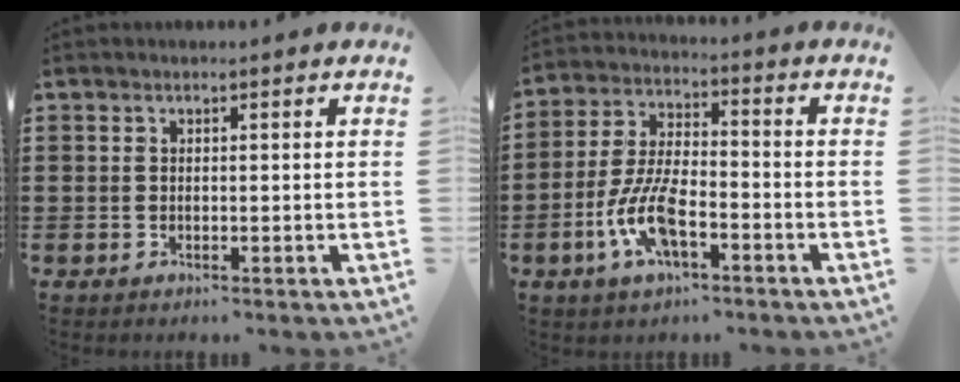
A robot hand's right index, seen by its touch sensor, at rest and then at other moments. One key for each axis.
{"total": 9.0, "fx": -3.7, "fy": 3.8, "fz": 7.2, "tx": -0.174, "ty": -0.007, "tz": -0.074}